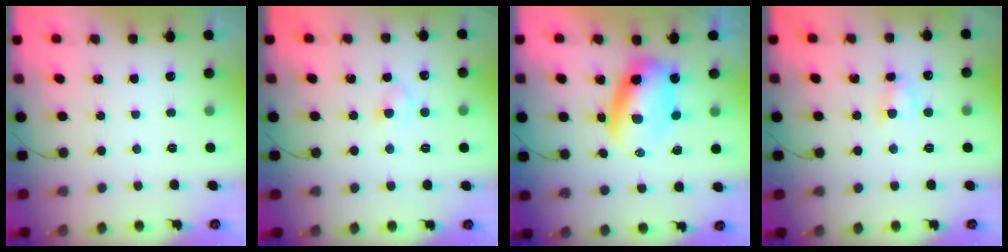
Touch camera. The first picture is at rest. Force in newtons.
{"total": 2.3, "press": 2.1, "slide": 1.0}
{"total": 7.2, "press": 7.0, "slide": 1.8}
{"total": 3.6, "press": 3.4, "slide": 1.2}